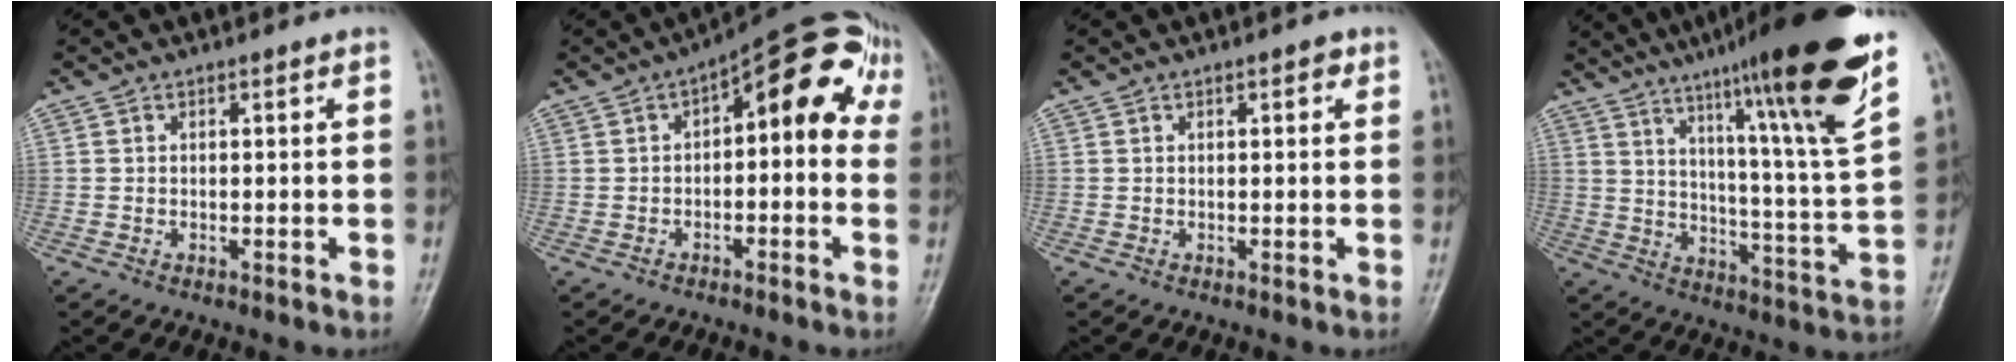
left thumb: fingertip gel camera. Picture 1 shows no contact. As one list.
[{"total": 14.3, "force": [2.6, 6.3, 12.5], "torque": [-0.126, 0.044, 0.022]}, {"total": 1.8, "force": [0.8, 0.7, 1.4], "torque": [-0.016, 0.001, 0.007]}, {"total": 24.5, "force": [15.7, 1.1, 18.7], "torque": [-0.261, -0.065, 0.233]}]